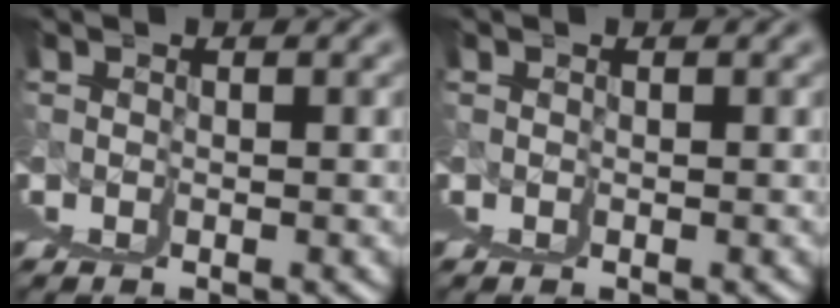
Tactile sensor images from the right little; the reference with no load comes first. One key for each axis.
{"total": 0.0}